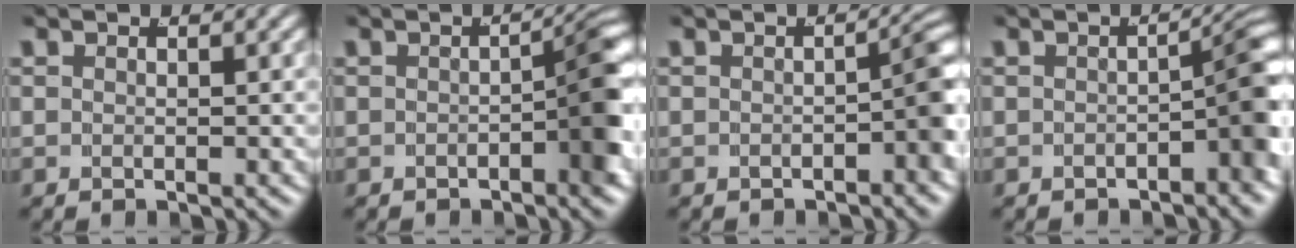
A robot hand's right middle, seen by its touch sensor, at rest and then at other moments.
{"total": 4.4, "force": [-1.1, 1.3, 4.0], "torque": [-0.042, 0.001, -0.019]}
{"total": 3.2, "force": [-1.1, 0.9, 2.9], "torque": [-0.031, 0.001, -0.015]}
{"total": 4.5, "force": [-1.4, 1.4, 4.0], "torque": [-0.039, 0.002, -0.021]}